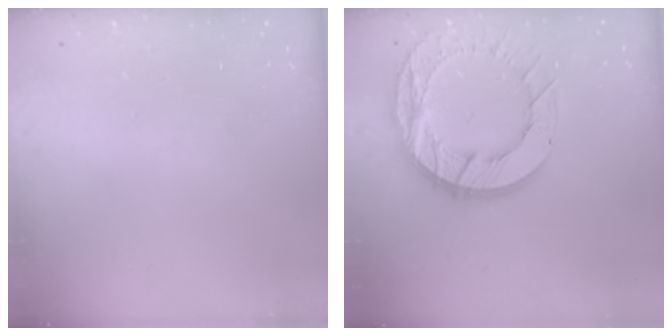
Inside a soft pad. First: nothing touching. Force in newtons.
{"total": 18.3, "press": 18.3, "slide": 1.6}